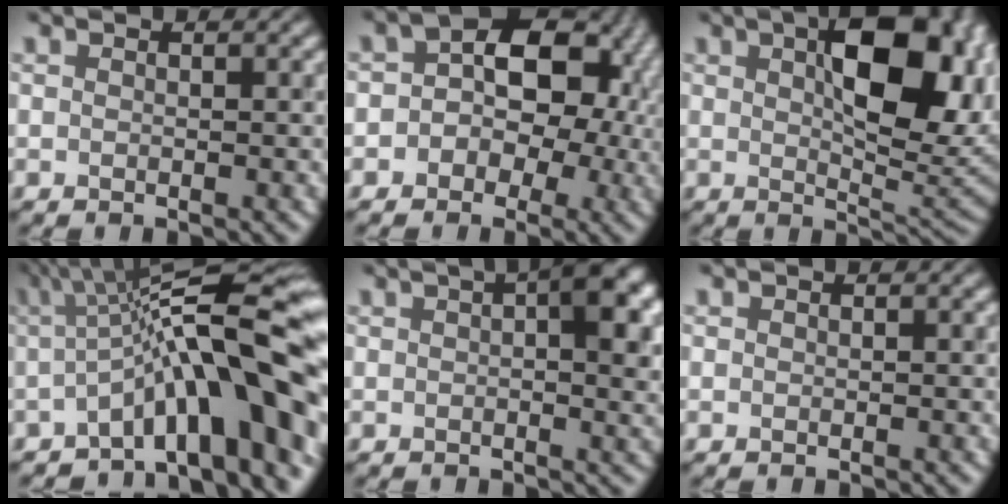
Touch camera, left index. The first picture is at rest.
{"total": 8.3, "force": [0.2, 6.2, 5.4], "torque": [-0.020, 0.015, -0.015]}
{"total": 12.4, "force": [3.3, 5.4, 10.7], "torque": [-0.138, 0.005, 0.049]}
{"total": 13.8, "force": [-1.6, 3.7, 13.2], "torque": [-0.170, 0.023, -0.032]}
{"total": 5.4, "force": [1.7, 1.4, 4.9], "torque": [-0.053, 0.011, 0.019]}
{"total": 0.0}